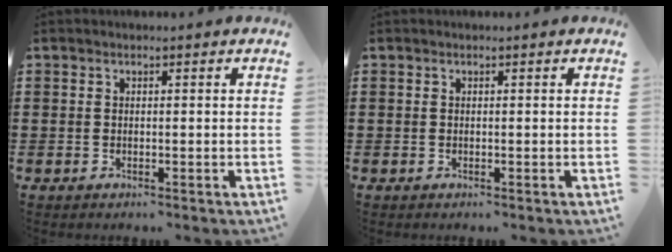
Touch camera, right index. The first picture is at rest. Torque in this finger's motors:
{"motor_torque": [0.00, 0.00, 0.00, 0.00]}